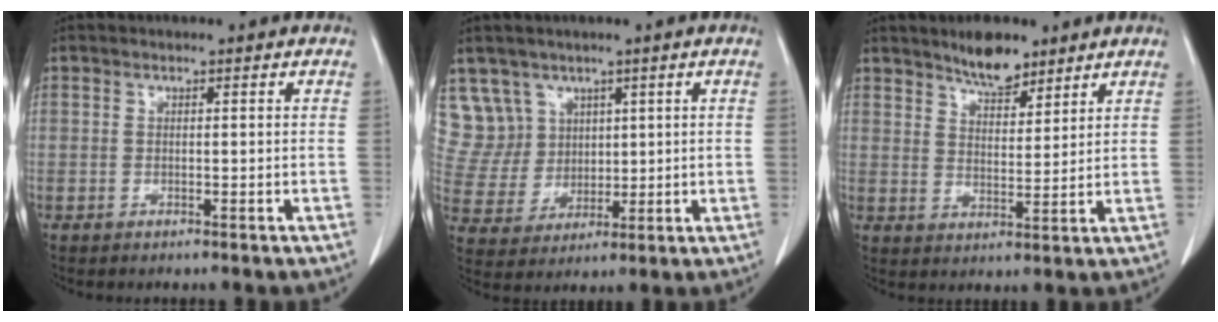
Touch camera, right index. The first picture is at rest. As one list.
[{"total": 8.5, "force": [5.1, 6.8, 0.1], "torque": [-0.010, 0.025, 0.118]}, {"total": 6.0, "force": [4.9, 2.1, 2.8], "torque": [-0.047, -0.002, 0.085]}]